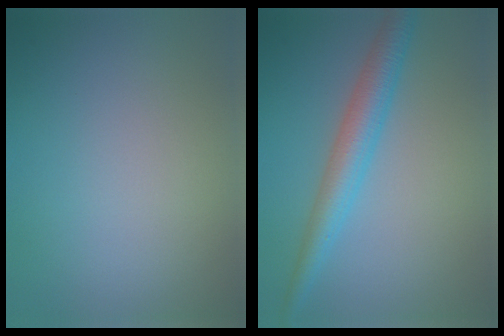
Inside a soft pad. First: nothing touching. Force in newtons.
{"total": 4.1, "press": 4.1, "slide": 0.1}